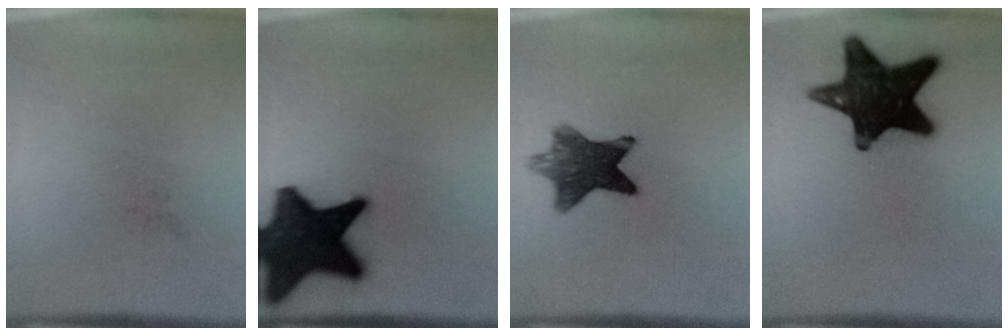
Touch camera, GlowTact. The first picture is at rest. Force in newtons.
{"total": 18.4}
{"total": 9.3}
{"total": 16.7}